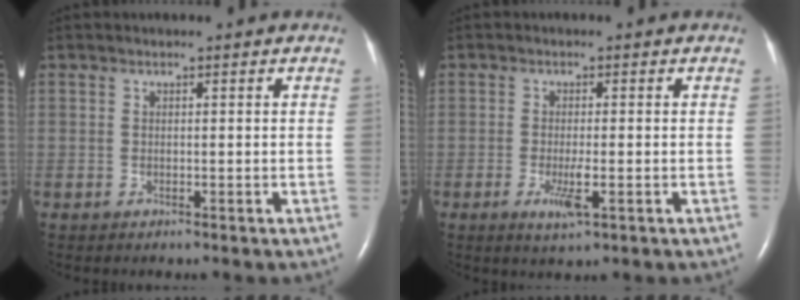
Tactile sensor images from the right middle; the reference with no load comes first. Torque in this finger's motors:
{"motor_torque": [0.69, -0.30, 0.38, 0.10]}